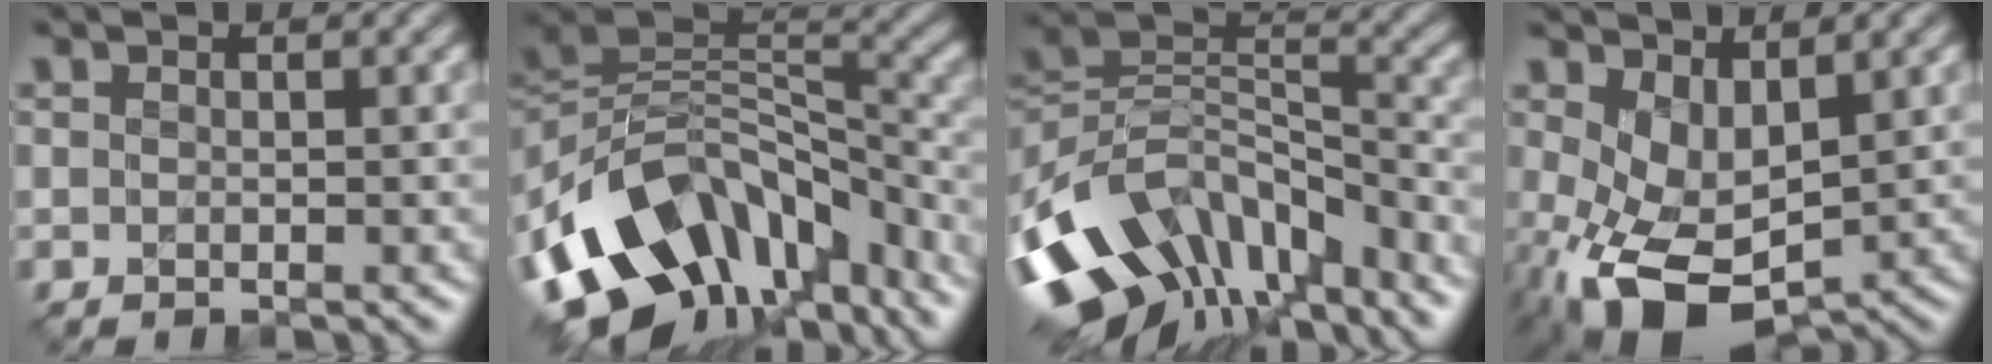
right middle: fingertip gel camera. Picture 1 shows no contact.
{"total": 13.5, "force": [-7.8, 7.9, 7.7], "torque": [-0.153, 0.019, -0.131]}
{"total": 12.5, "force": [-7.3, 7.6, 6.8], "torque": [-0.147, 0.022, -0.131]}
{"total": 6.1, "force": [-0.6, 3.4, 5.0], "torque": [-0.121, -0.009, -0.002]}